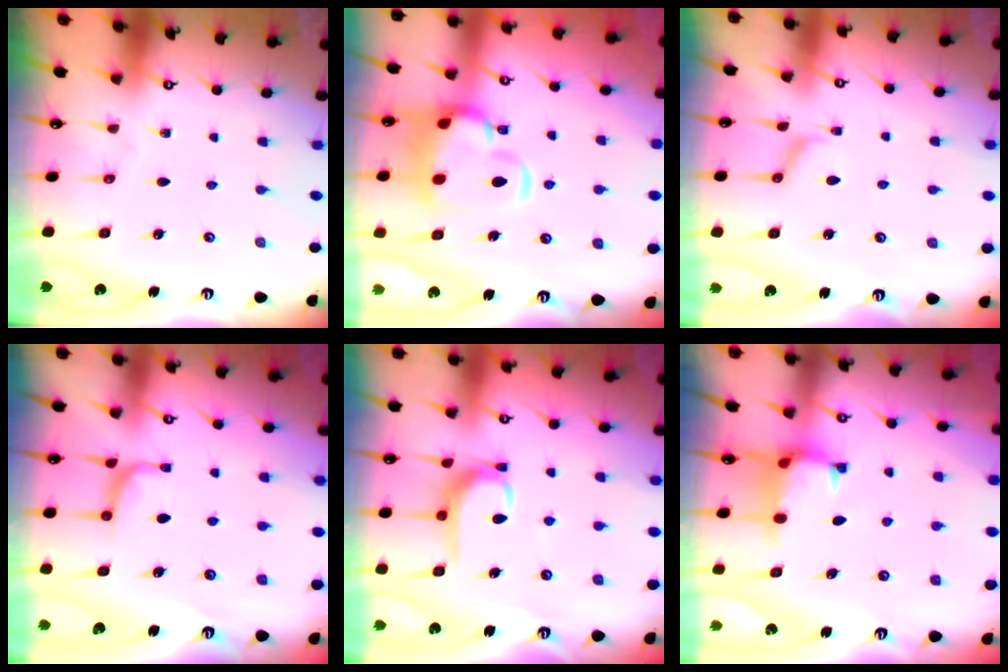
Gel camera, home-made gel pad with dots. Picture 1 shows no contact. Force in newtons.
{"total": 8.4, "press": 8.2, "slide": 1.8}
{"total": 1.9, "press": 1.9, "slide": 0.6}
{"total": 1.0, "press": 0.8, "slide": 0.7}
{"total": 7.6, "press": 7.6, "slide": 0.4}
{"total": 1.2, "press": 0.9, "slide": 0.8}